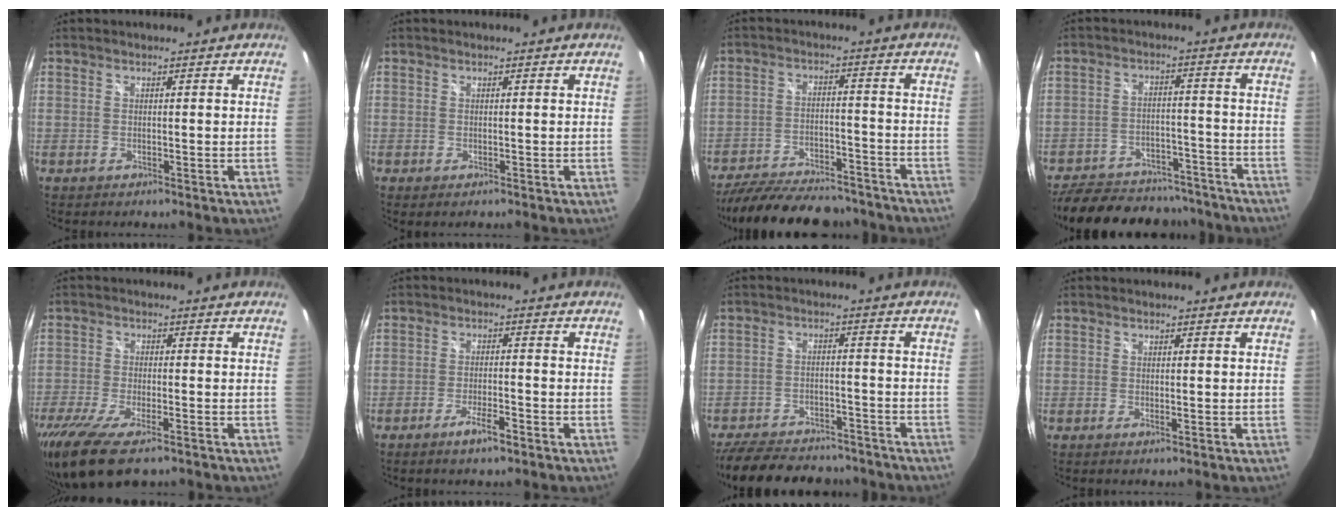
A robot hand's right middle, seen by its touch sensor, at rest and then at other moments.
{"total": 1.0, "force": [-0.4, 0.2, 0.8], "torque": [-0.014, -0.003, -0.003]}
{"total": 23.0, "force": [-19.6, 7.3, 9.7], "torque": [-0.195, -0.006, -0.268]}
{"total": 25.0, "force": [-21.2, 9.4, 9.5], "torque": [-0.200, 0.022, -0.273]}
{"total": 12.8, "force": [-8.9, 3.8, 8.4], "torque": [-0.194, -0.051, -0.160]}
{"total": 4.4, "force": [-3.0, 0.6, 3.2], "torque": [-0.072, -0.004, -0.051]}
{"total": 21.3, "force": [-17.5, 8.3, 9.0], "torque": [-0.198, 0.005, -0.241]}
{"total": 0.7, "force": [-0.1, -0.1, 0.6], "torque": [-0.009, 0.001, -0.001]}